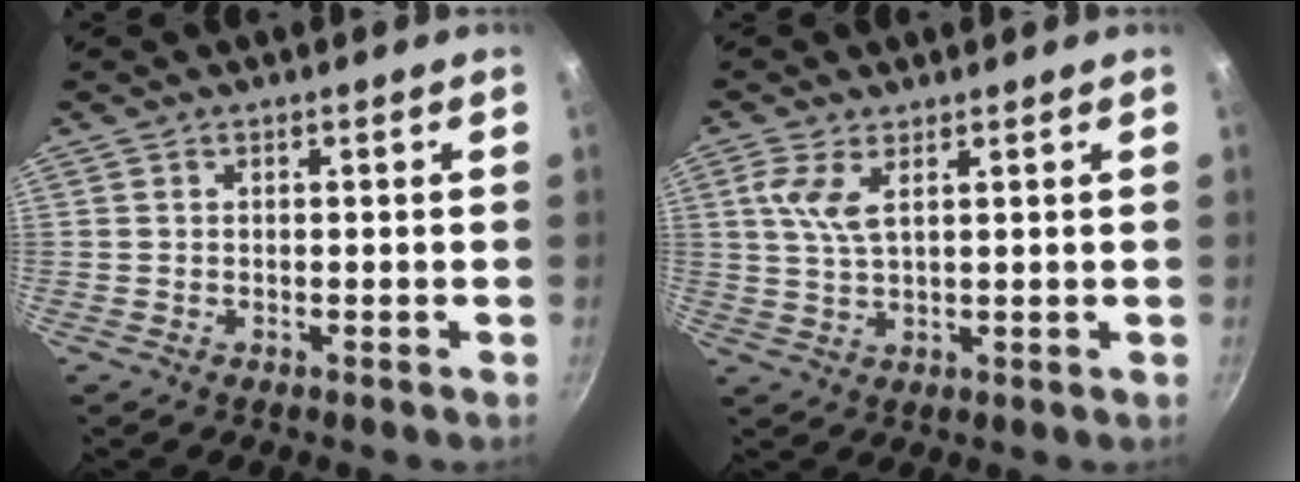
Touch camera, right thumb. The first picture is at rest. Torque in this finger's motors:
{"motor_torque": [-0.22, 1.17, 0.44, 0.21, 0.04]}